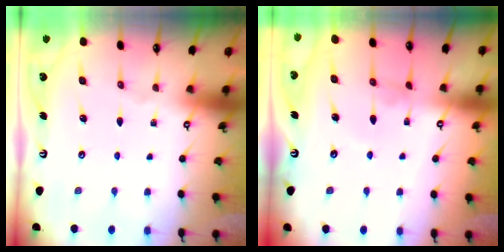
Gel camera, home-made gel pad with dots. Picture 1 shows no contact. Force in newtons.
{"total": 0.9, "press": 0.8, "slide": 0.2}